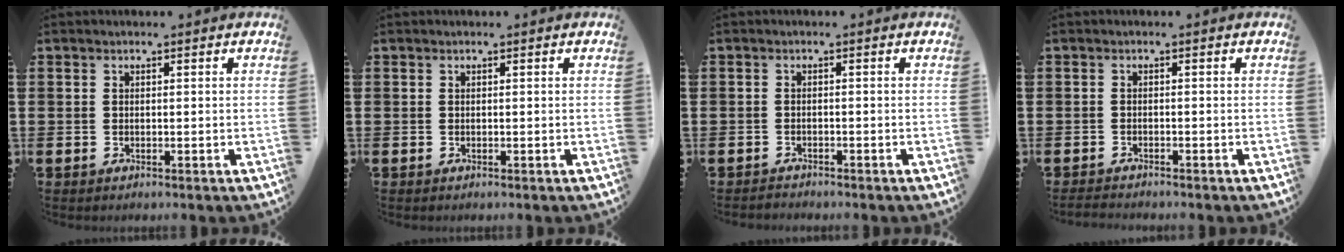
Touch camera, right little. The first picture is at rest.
{"total": 0.0}
{"total": 0.8, "force": [-0.8, 0.1, -0.1], "torque": [-0.002, 0.002, -0.017]}
{"total": 1.0, "force": [-1.0, 0.1, 0.1], "torque": [-0.005, 0.000, -0.021]}